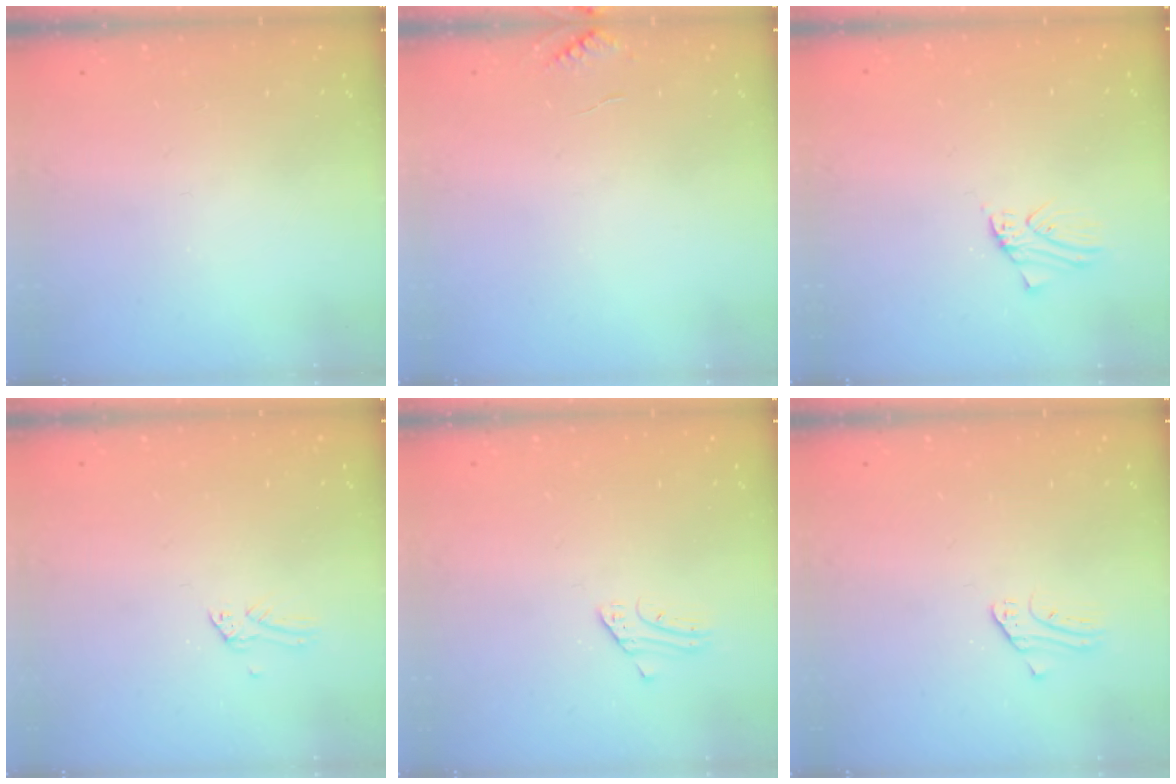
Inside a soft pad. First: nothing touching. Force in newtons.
{"total": 4.7, "press": 4.7, "slide": 0.5}
{"total": 1.2, "press": 1.1, "slide": 0.1}
{"total": 0.0}
{"total": 2.3, "press": 2.3, "slide": 0.2}
{"total": 2.0, "press": 2.0, "slide": 0.2}